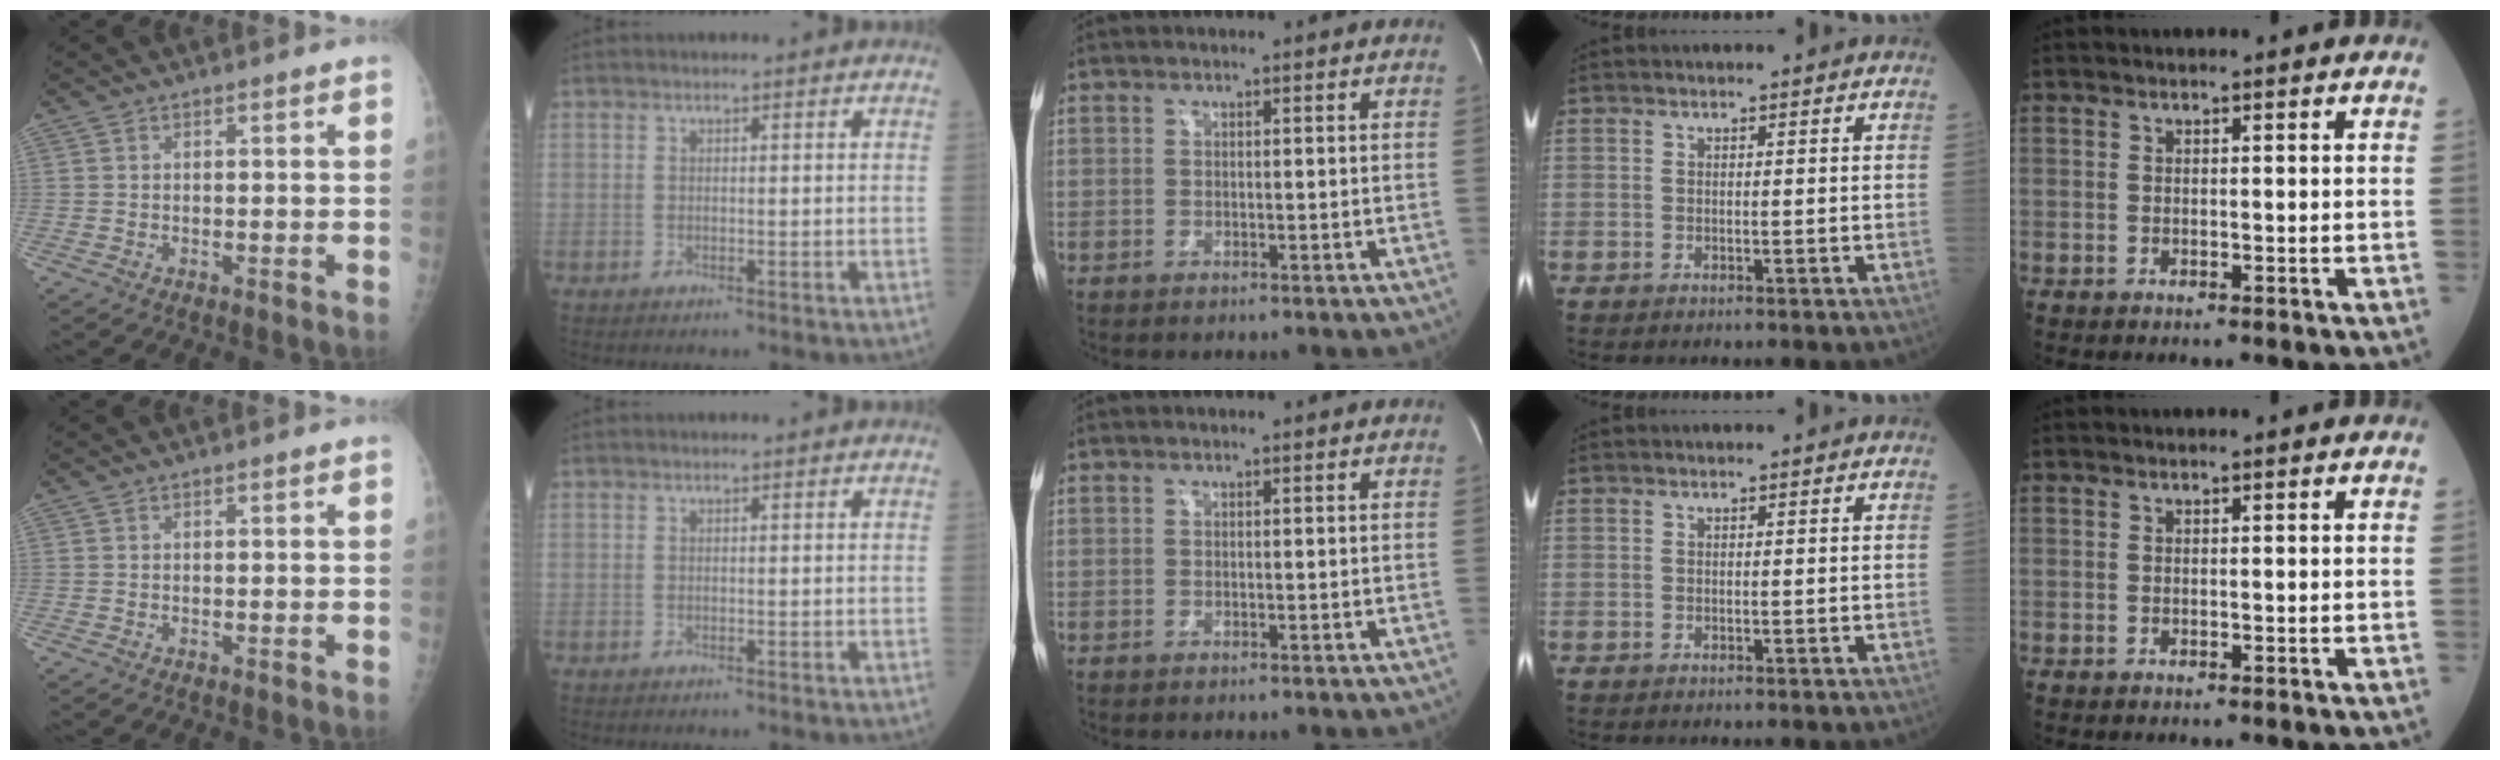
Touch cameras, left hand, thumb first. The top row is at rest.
{}